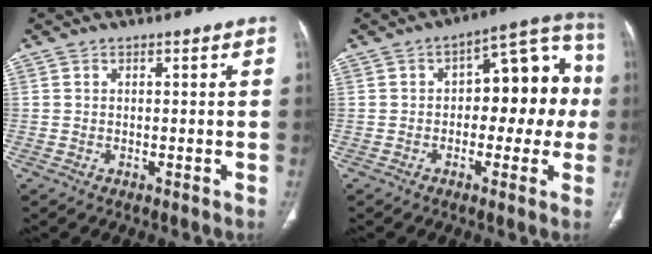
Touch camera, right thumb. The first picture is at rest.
{"total": 14.3, "force": [-0.1, 8.0, 11.9], "torque": [-0.093, 0.052, -0.010]}